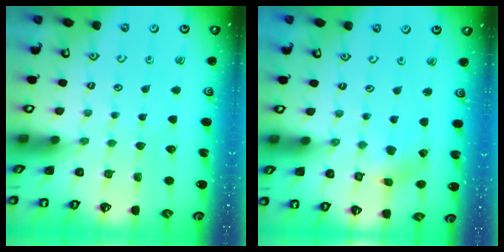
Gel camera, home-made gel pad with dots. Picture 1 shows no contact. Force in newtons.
{"total": 1.4, "press": 1.3, "slide": 0.3}